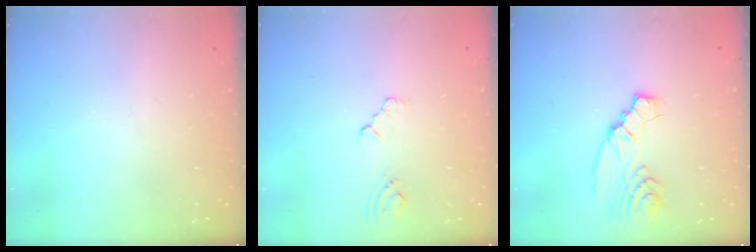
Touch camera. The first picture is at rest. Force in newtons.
{"total": 2.3, "press": 2.3, "slide": 0.4}
{"total": 5.1, "press": 5.1, "slide": 0.1}